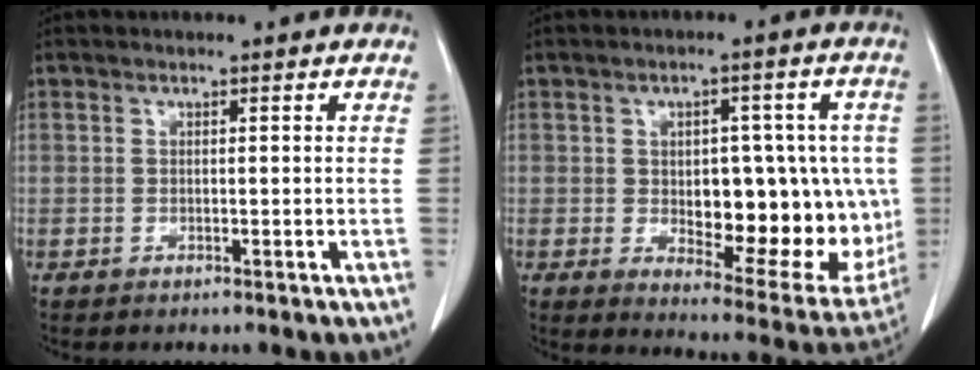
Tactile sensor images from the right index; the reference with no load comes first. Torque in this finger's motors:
{"motor_torque": [0.57, -0.04, 0.30, 0.04]}